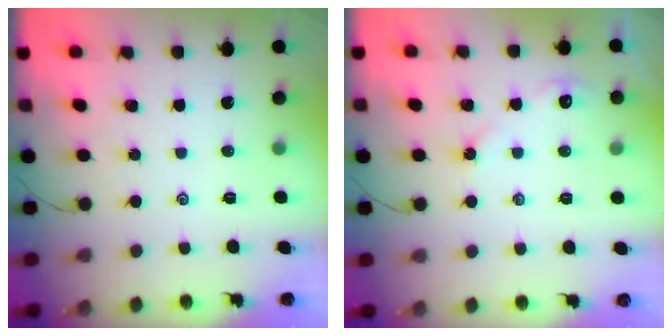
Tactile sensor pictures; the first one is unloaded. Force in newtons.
{"total": 3.9, "press": 3.9, "slide": 0.4}